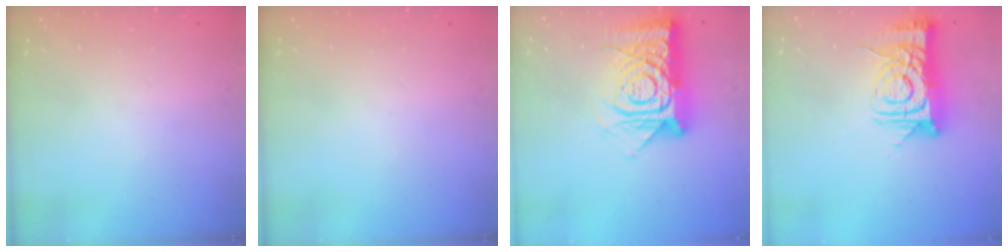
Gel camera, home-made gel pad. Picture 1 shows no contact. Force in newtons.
{"total": 0.0}
{"total": 17.8, "press": 17.8, "slide": 1.7}
{"total": 12.8, "press": 12.8, "slide": 0.8}